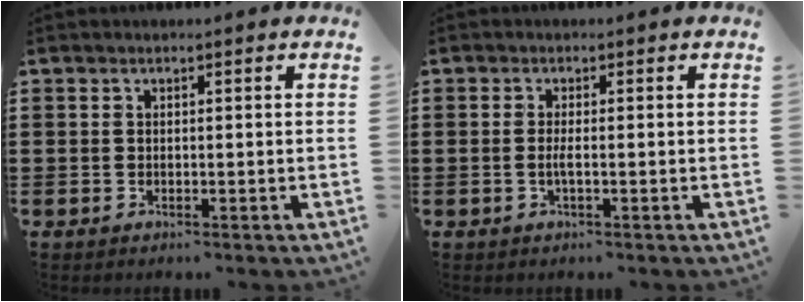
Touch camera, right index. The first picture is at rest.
{"total": 1.6, "force": [-0.4, 0.1, 1.5], "torque": [-0.034, -0.003, -0.011]}